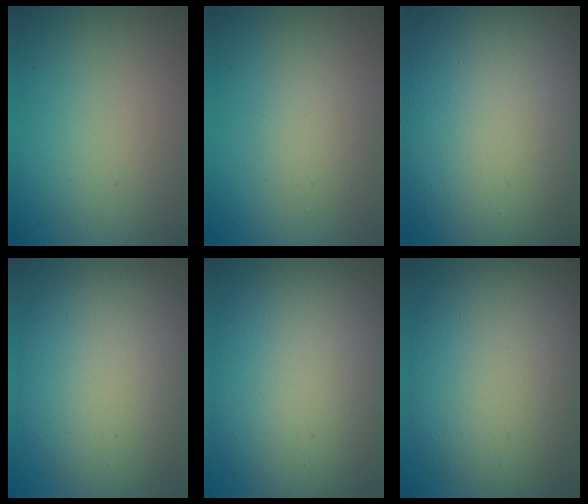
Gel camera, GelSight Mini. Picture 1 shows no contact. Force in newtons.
{"total": 1.7, "press": 1.7, "slide": 0.1}
{"total": 16.9, "press": 16.9, "slide": 1.0}
{"total": 9.4, "press": 9.3, "slide": 0.6}
{"total": 11.8, "press": 11.8, "slide": 0.5}
{"total": 10.6, "press": 10.6, "slide": 0.3}